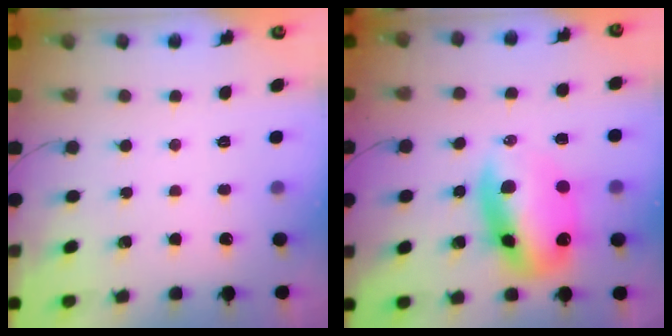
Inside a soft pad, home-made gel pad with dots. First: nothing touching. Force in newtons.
{"total": 13.9, "press": 13.4, "slide": 3.6}